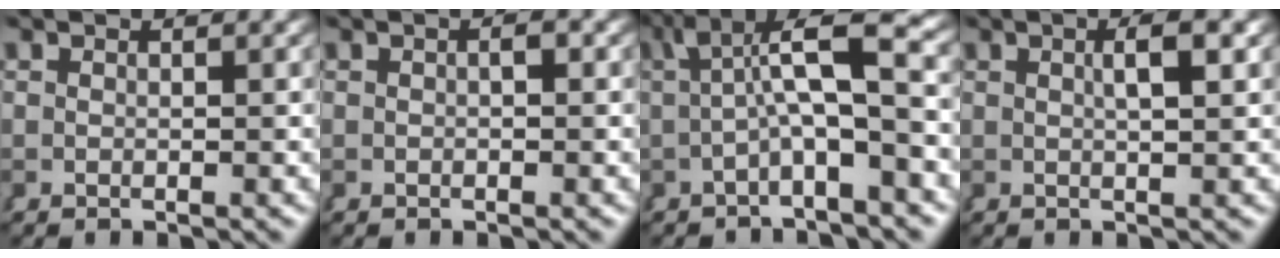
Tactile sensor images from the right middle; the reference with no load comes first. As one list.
[{"total": 0.7, "force": [0.0, 0.3, 0.7], "torque": [-0.008, 0.003, -0.002]}, {"total": 7.3, "force": [1.1, 2.2, 6.8], "torque": [-0.099, 0.017, 0.016]}, {"total": 2.3, "force": [0.6, -0.3, 2.2], "torque": [-0.024, 0.003, 0.012]}]